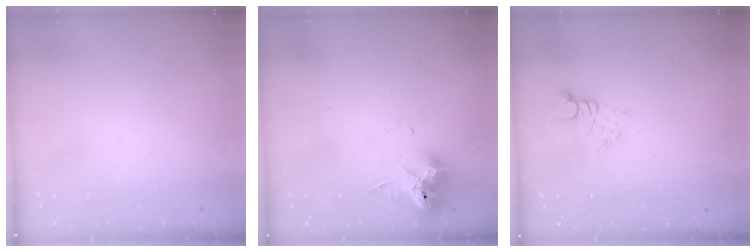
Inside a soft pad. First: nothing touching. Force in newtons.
{"total": 10.3, "press": 10.3, "slide": 1.1}
{"total": 2.3, "press": 2.3, "slide": 0.2}